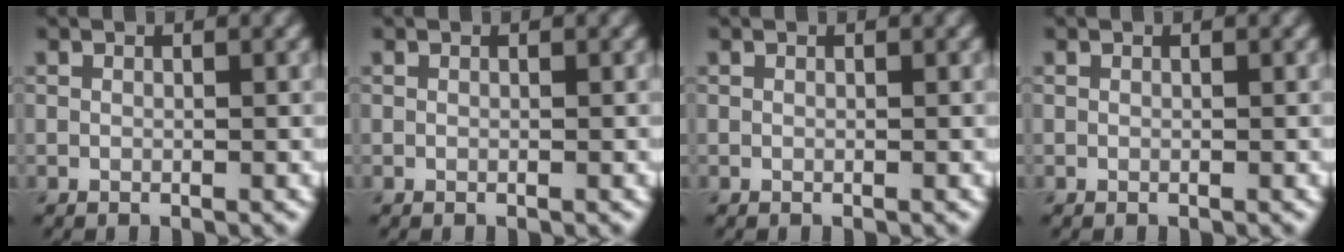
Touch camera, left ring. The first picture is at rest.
{"total": 0.0}
{"total": 0.0}
{"total": 0.0}